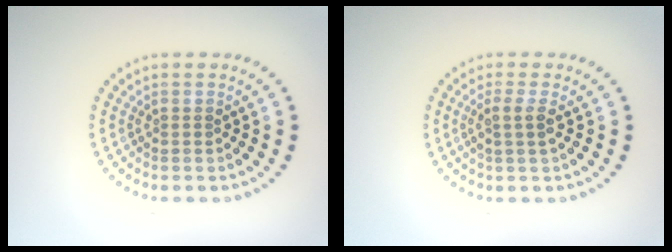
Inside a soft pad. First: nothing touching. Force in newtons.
{"total": 1.5, "press": 1.3, "slide": 0.8}